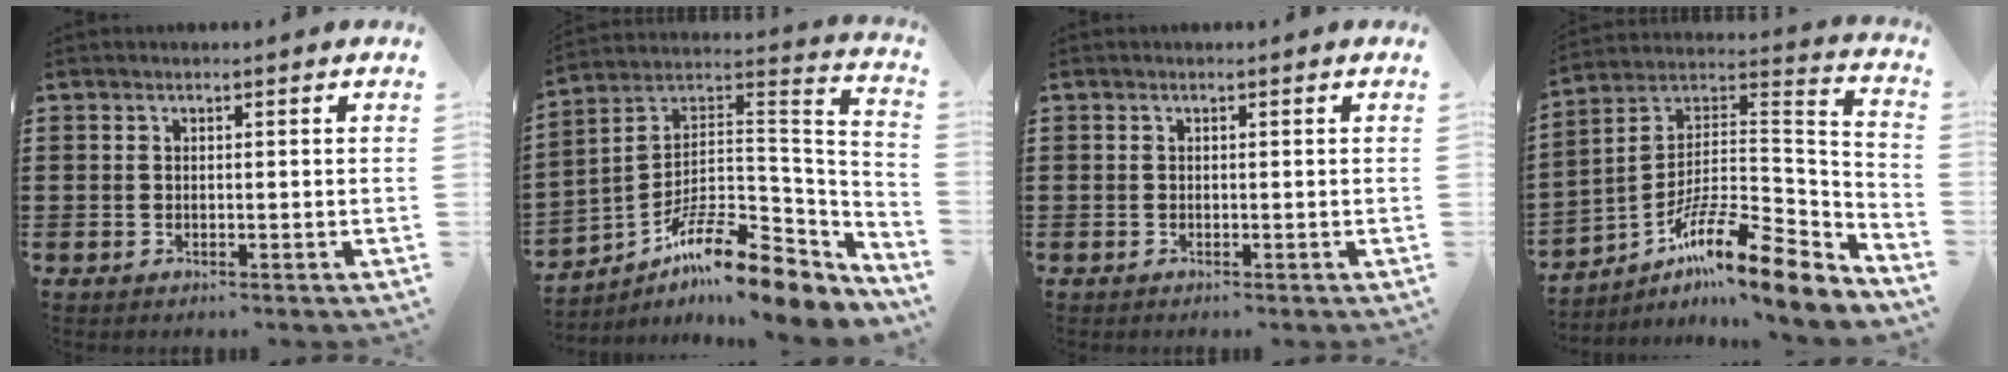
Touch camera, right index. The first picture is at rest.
{"total": 11.5, "force": [-8.6, 2.9, 7.0], "torque": [-0.124, 0.010, -0.164]}
{"total": 0.0}
{"total": 12.6, "force": [-9.2, 1.9, 8.5], "torque": [-0.146, 0.008, -0.175]}